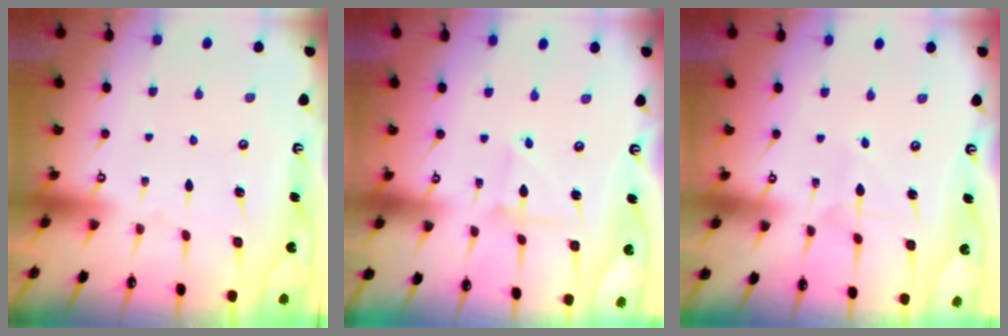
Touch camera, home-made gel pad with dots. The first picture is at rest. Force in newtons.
{"total": 2.9, "press": 2.9, "slide": 0.3}
{"total": 3.3, "press": 3.3, "slide": 0.3}